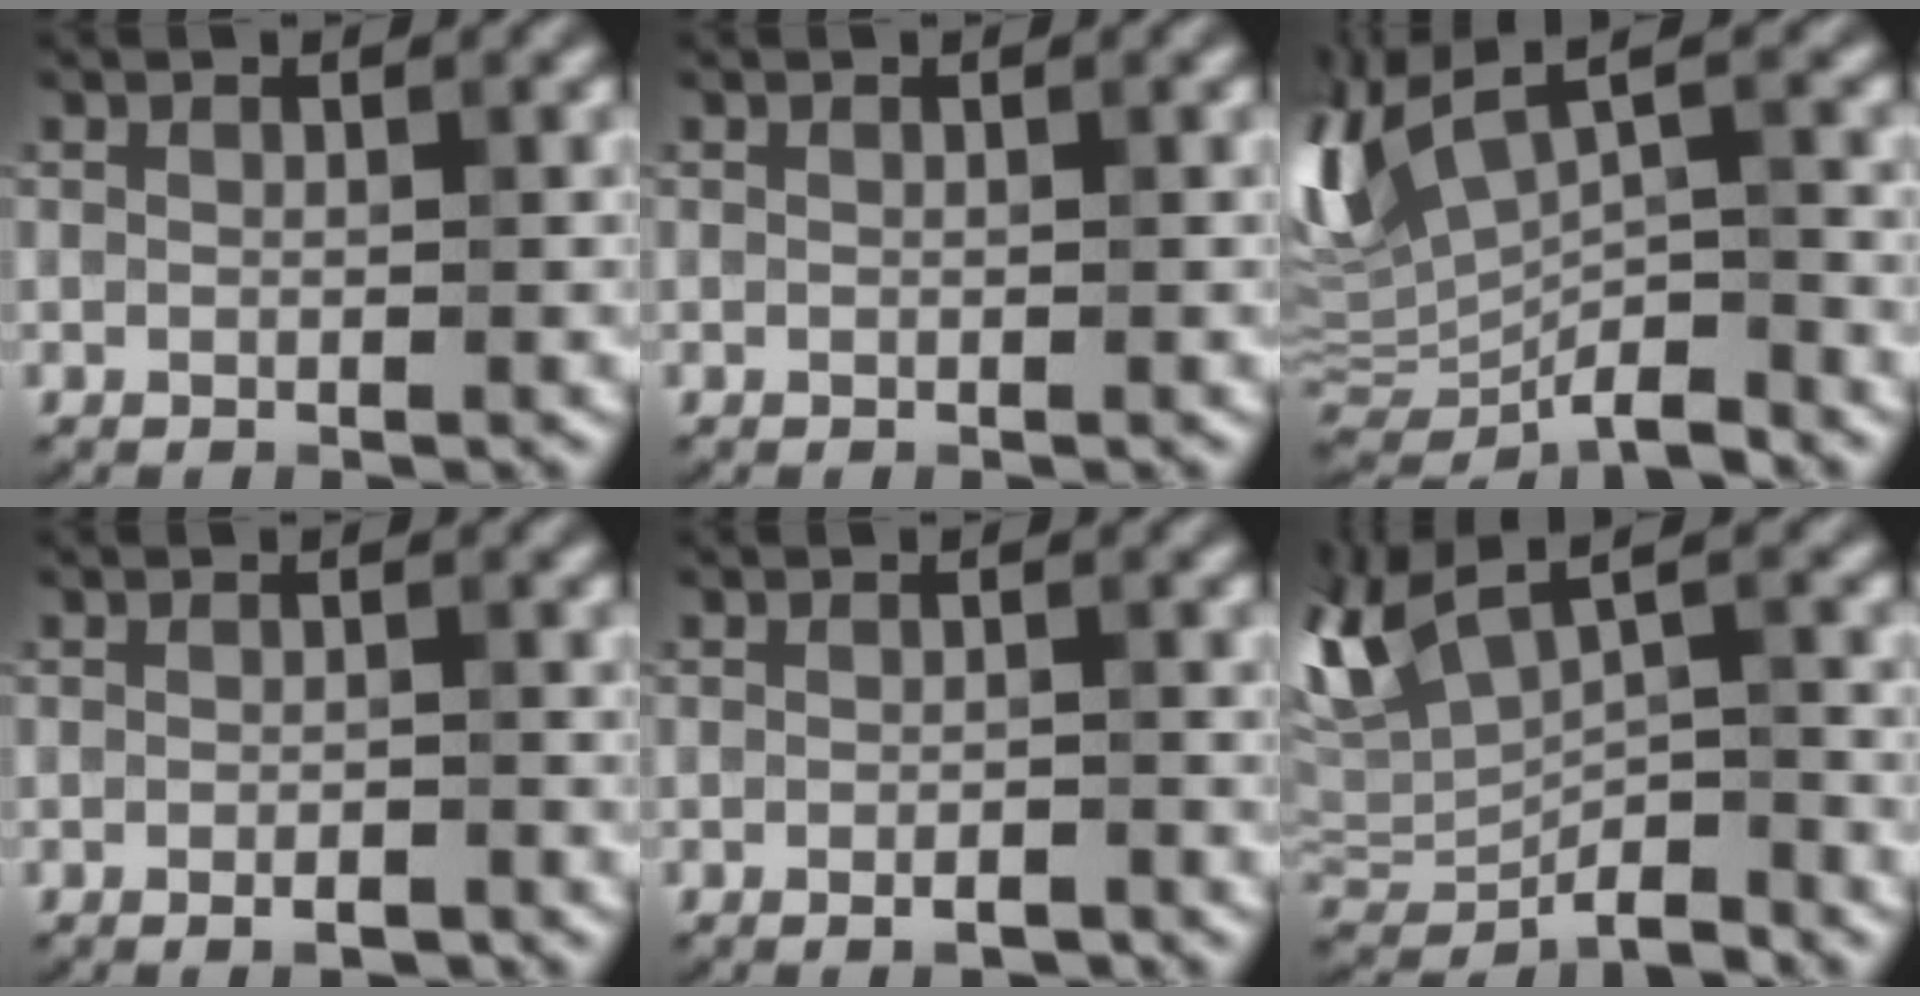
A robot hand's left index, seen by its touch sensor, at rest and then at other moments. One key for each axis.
{"total": 0.0}
{"total": 8.0, "fx": -0.2, "fy": 4.0, "fz": 6.9, "tx": -0.150, "ty": -0.003, "tz": 0.006}
{"total": 1.5, "fx": -0.8, "fy": 0.4, "fz": 1.1, "tx": -0.017, "ty": -0.004, "tz": -0.014}
{"total": 1.5, "fx": -0.9, "fy": 0.4, "fz": 1.2, "tx": -0.017, "ty": -0.004, "tz": -0.014}
{"total": 6.2, "fx": 0.0, "fy": 3.2, "fz": 5.3, "tx": -0.111, "ty": -0.007, "tz": 0.006}